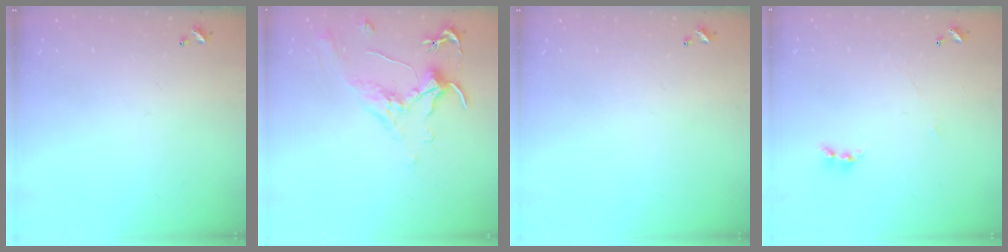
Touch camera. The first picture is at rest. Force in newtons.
{"total": 1.8, "press": 1.7, "slide": 0.8}
{"total": 0.0}
{"total": 2.1, "press": 2.0, "slide": 0.5}